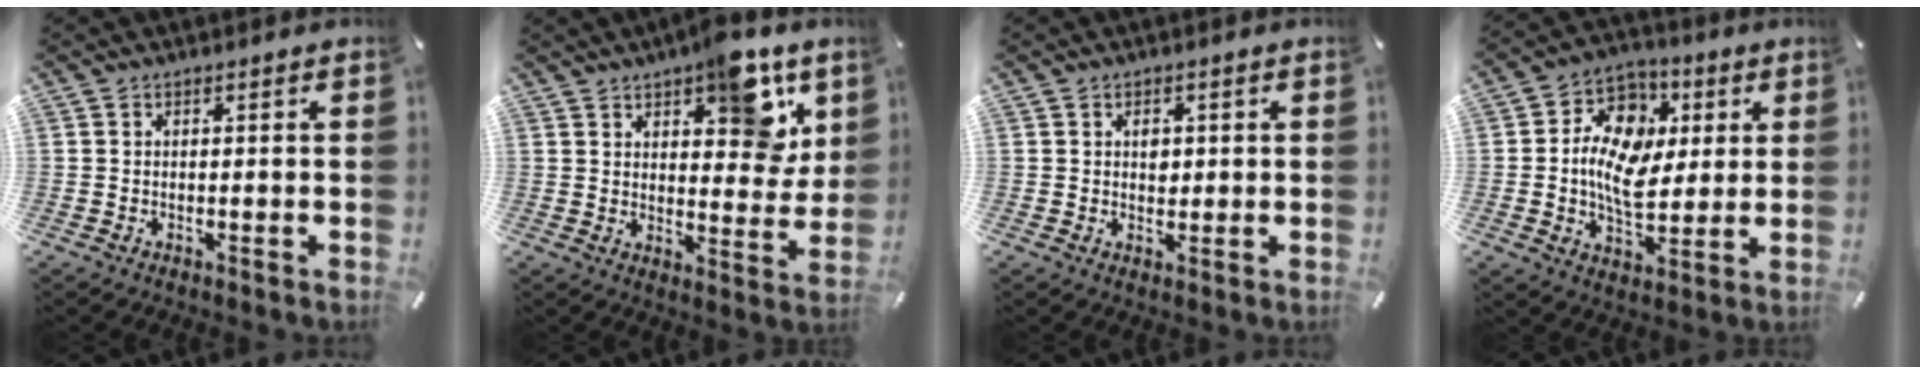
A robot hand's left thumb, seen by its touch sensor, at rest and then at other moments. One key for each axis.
{"total": 12.9, "fx": 7.3, "fy": 6.2, "fz": 8.7, "tx": -0.089, "ty": -0.044, "tz": 0.119}
{"total": 2.5, "fx": 0.4, "fy": 1.9, "fz": 1.5, "tx": -0.008, "ty": -0.005, "tz": 0.000}
{"total": 13.0, "fx": 1.7, "fy": 9.8, "fz": 8.3, "tx": -0.150, "ty": 0.003, "tz": 0.035}